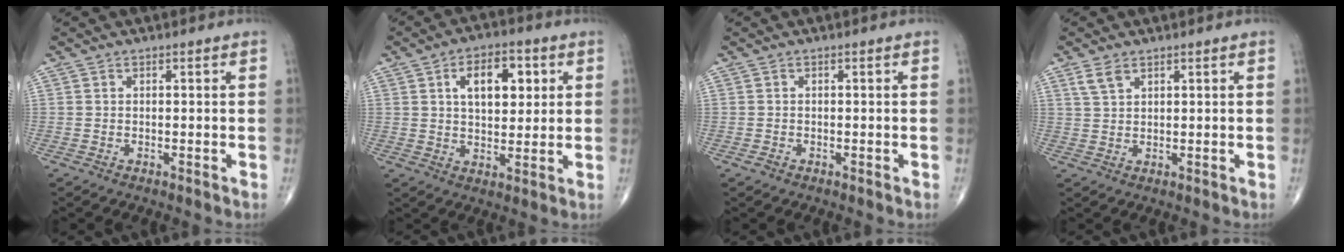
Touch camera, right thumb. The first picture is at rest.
{"total": 10.3, "force": [3.1, 5.8, 7.9], "torque": [-0.091, -0.004, 0.048]}
{"total": 0.6, "force": [-0.4, 0.4, 0.2], "torque": [-0.003, 0.003, -0.008]}
{"total": 2.8, "force": [1.8, 1.4, 1.7], "torque": [-0.035, 0.000, 0.044]}